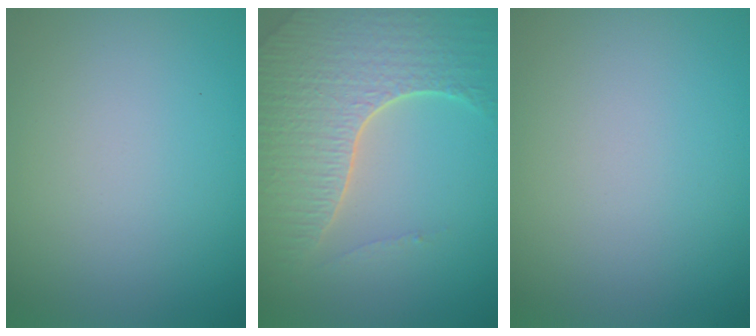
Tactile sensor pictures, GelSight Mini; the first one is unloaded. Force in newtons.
{"total": 7.2, "press": 5.2, "slide": 5.0}
{"total": 0.0}